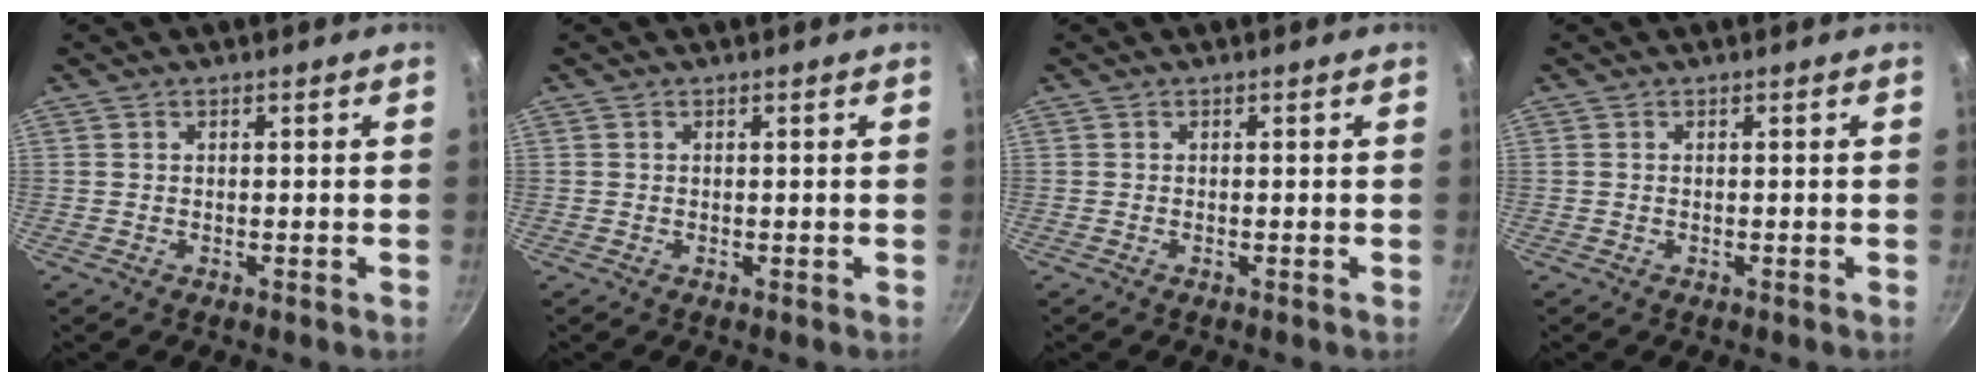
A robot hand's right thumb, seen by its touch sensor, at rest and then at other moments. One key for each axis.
{"total": 0.0}
{"total": 0.0}
{"total": 0.0}